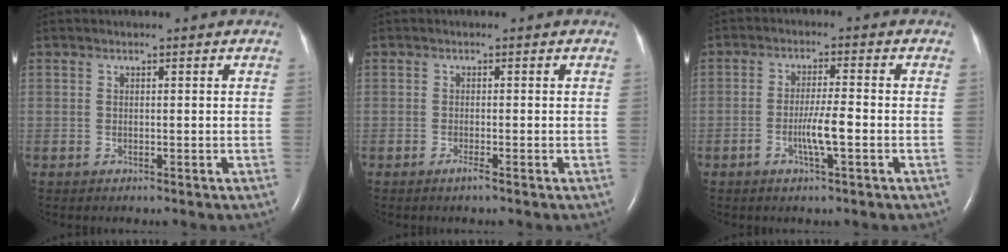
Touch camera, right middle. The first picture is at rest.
{"total": 1.0, "force": [-0.7, -0.1, 0.8], "torque": [-0.018, -0.002, -0.013]}
{"total": 4.6, "force": [-1.6, 0.0, 4.3], "torque": [-0.085, -0.005, -0.031]}